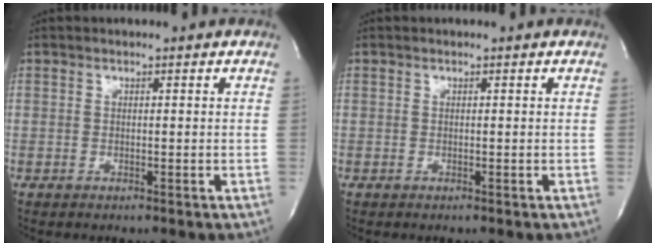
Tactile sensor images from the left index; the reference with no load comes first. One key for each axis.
{"total": 0.0}